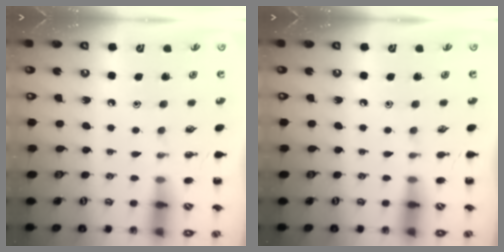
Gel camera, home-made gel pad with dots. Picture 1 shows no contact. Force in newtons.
{"total": 0.0}